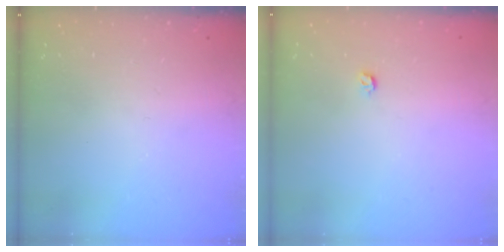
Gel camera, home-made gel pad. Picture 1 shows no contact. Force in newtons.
{"total": 3.2, "press": 3.2, "slide": 0.6}